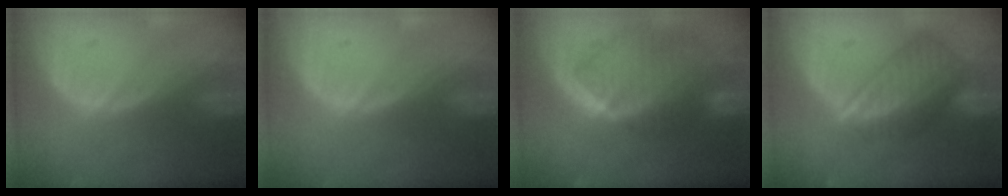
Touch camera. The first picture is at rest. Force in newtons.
{"total": 0.0}
{"total": 10.0, "press": 8.6, "slide": 5.1}
{"total": 8.5, "press": 7.5, "slide": 3.9}